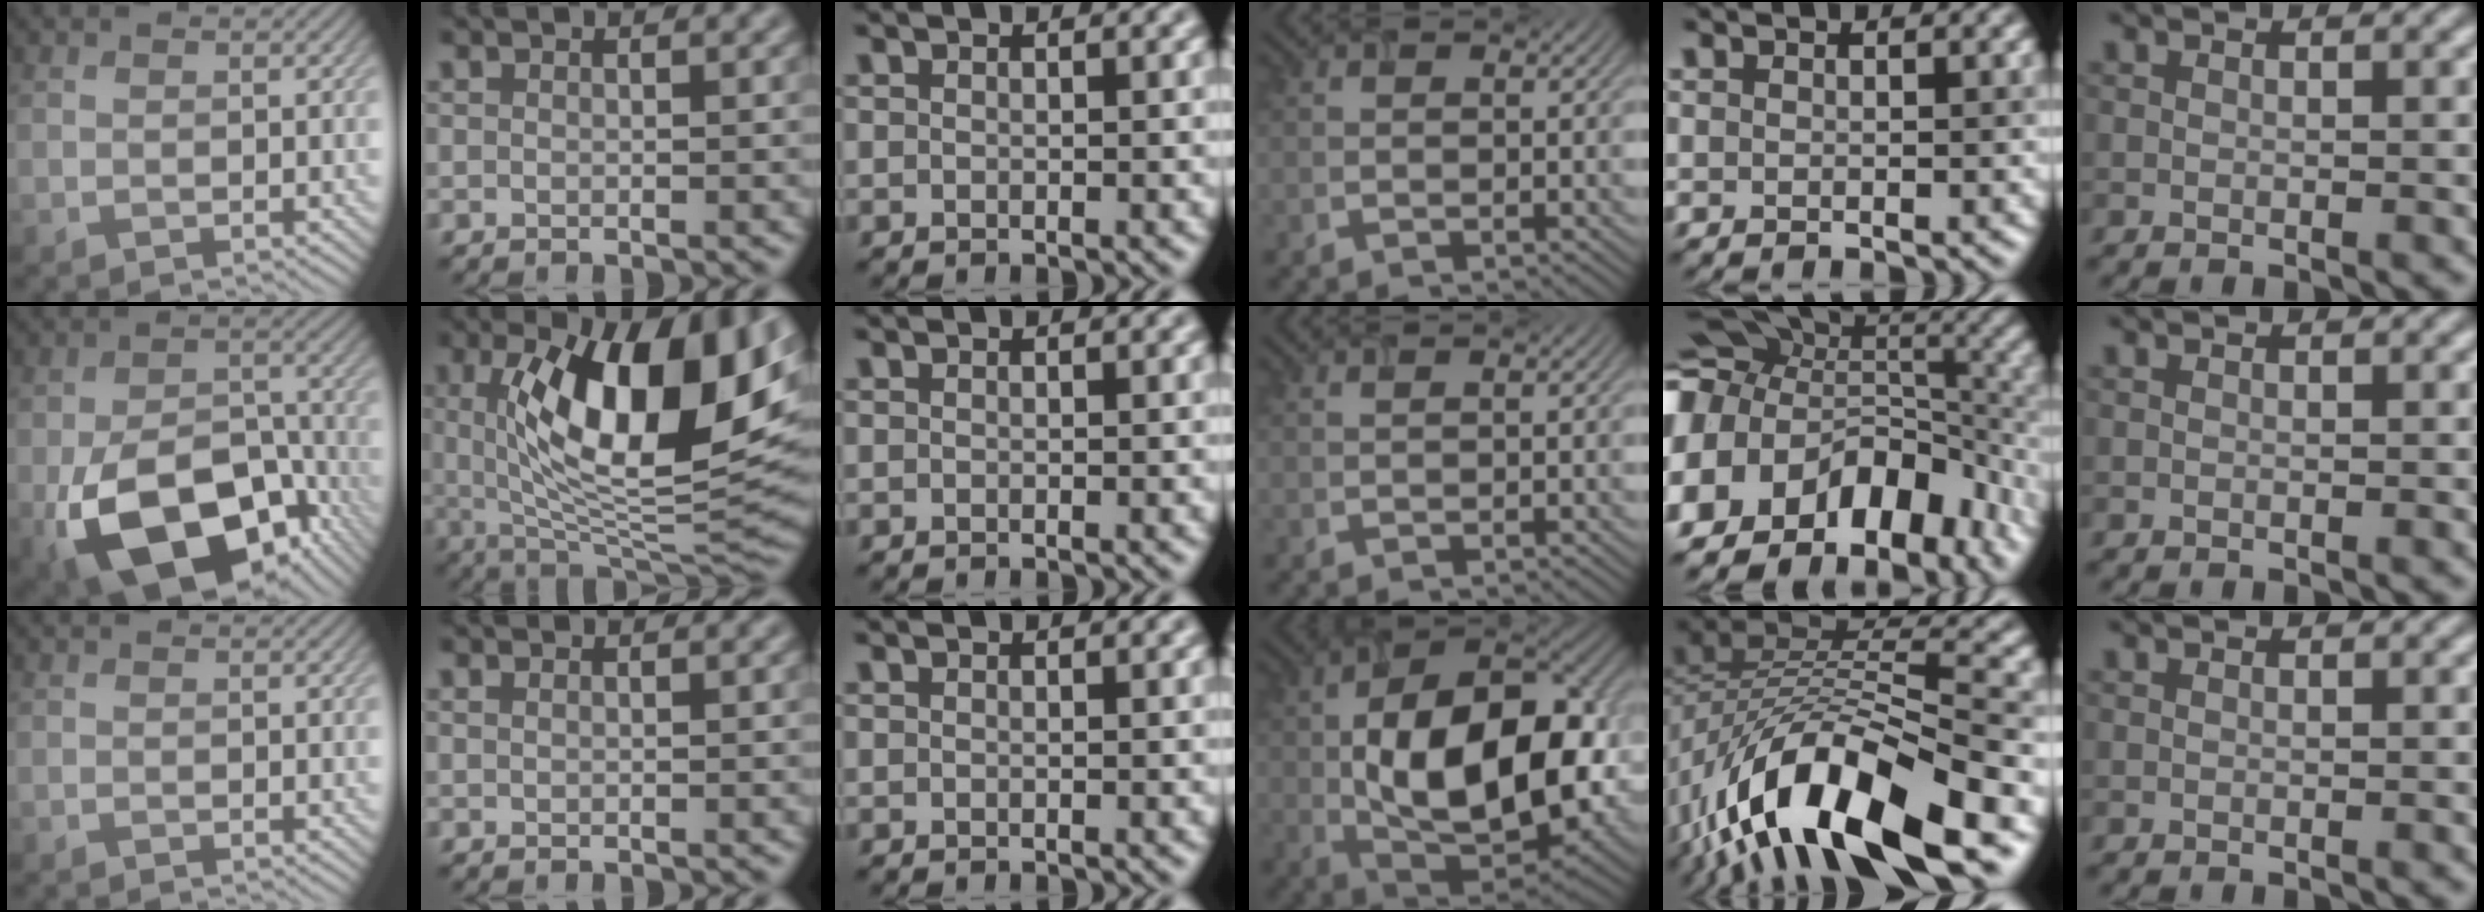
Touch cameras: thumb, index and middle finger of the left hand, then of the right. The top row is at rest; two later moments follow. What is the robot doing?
{"motion": "extract", "object": "airpods case & airpods"}